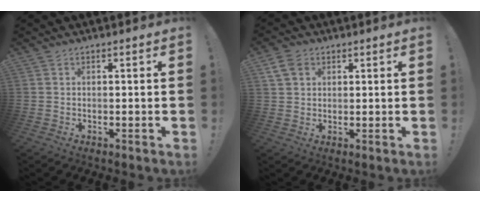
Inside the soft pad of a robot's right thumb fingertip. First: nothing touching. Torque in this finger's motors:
{"motor_torque": [-0.53, 0.39, 0.47, 0.13, 0.17]}